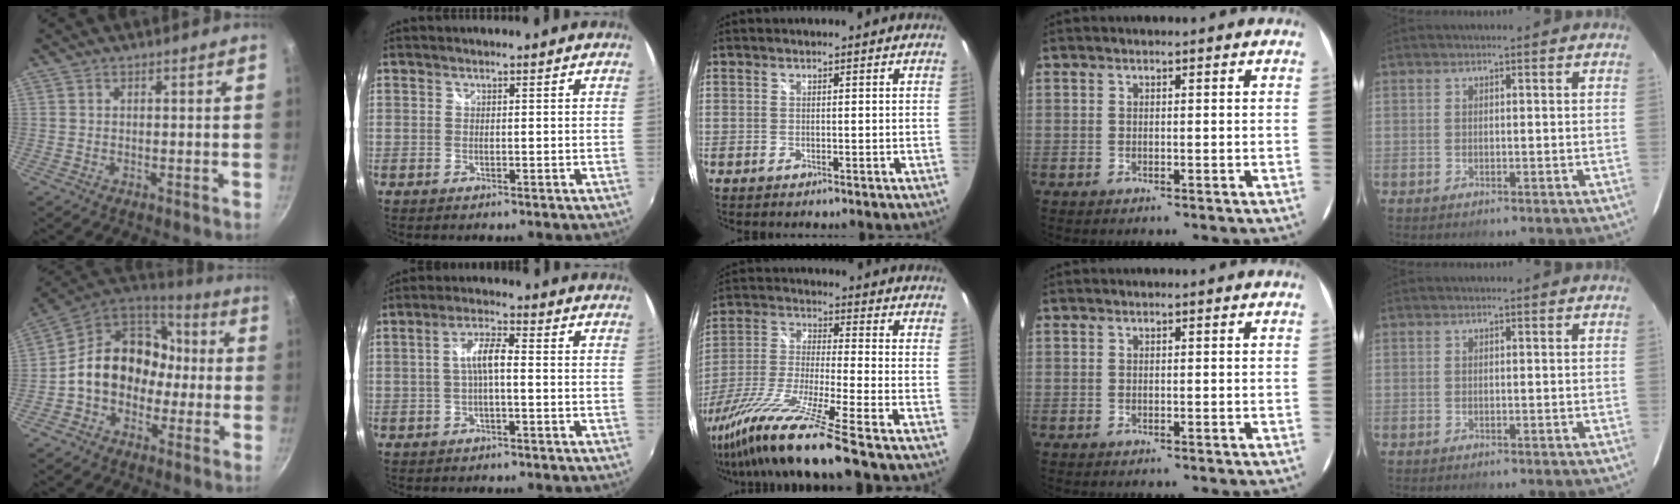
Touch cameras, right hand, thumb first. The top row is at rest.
{"thumb": {"total": 16.5, "force": [-1.1, 13.3, 9.6], "torque": [-0.113, 0.059, -0.029]}, "index": {"total": 4.8, "force": [-0.6, 1.0, 4.7], "torque": [-0.091, 0.012, -0.009]}, "middle": {"total": 17.5, "force": [-13.8, -2.1, 10.7], "torque": [-0.211, -0.049, -0.251]}}